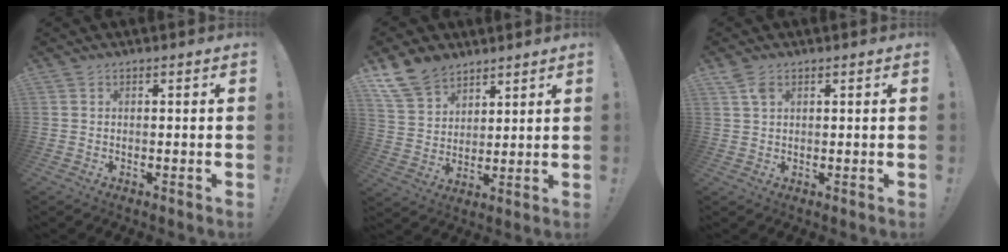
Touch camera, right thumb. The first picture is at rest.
{"total": 12.3, "force": [9.2, 7.2, 3.7], "torque": [-0.075, -0.057, 0.182]}
{"total": 3.4, "force": [1.9, 1.9, 2.2], "torque": [-0.038, -0.002, 0.034]}